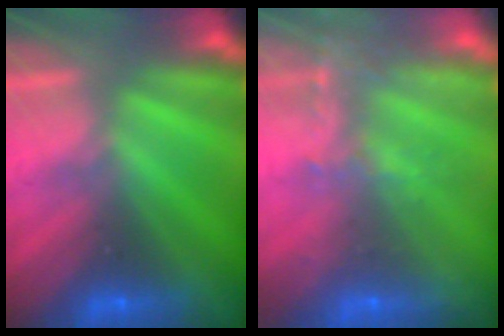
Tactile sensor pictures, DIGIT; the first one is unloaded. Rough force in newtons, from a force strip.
{"total": 10.8}